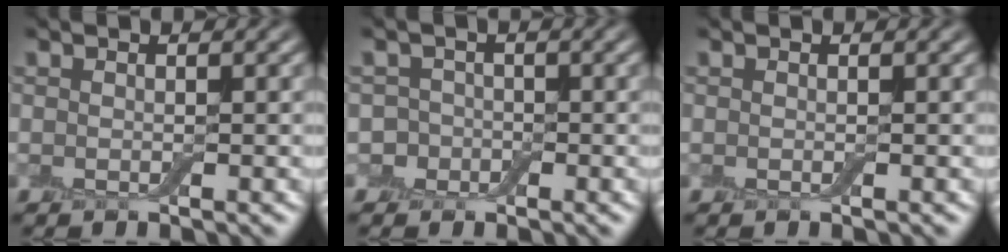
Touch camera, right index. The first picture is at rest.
{"total": 2.4, "force": [-0.8, 2.2, 0.5], "torque": [0.013, 0.005, -0.026]}
{"total": 0.0}